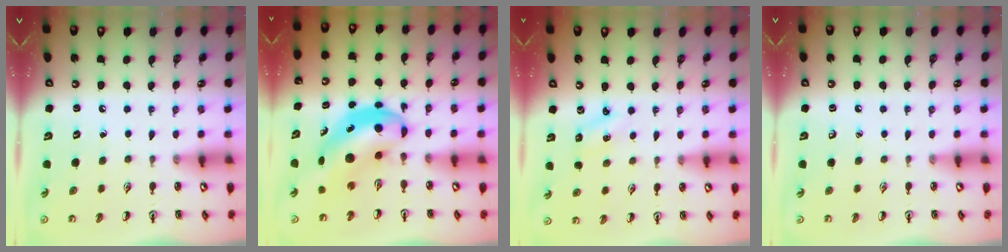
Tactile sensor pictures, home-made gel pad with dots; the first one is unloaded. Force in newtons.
{"total": 6.2, "press": 6.0, "slide": 1.7}
{"total": 1.8, "press": 1.7, "slide": 0.7}
{"total": 0.0}